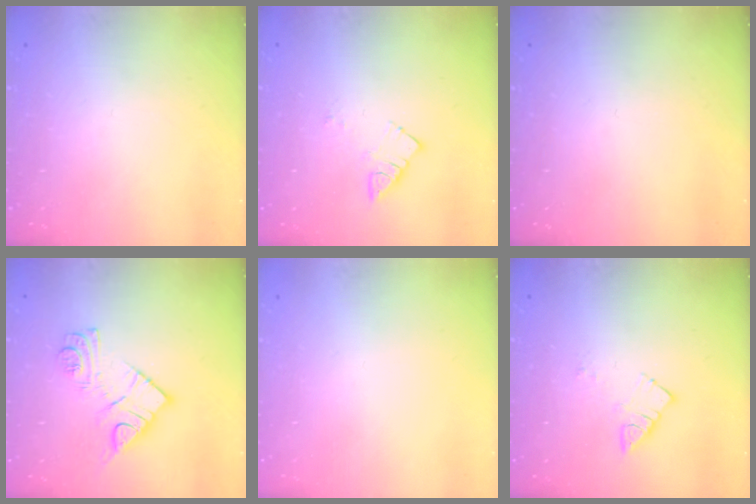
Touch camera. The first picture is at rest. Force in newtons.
{"total": 4.1, "press": 4.1, "slide": 0.2}
{"total": 0.0}
{"total": 11.5, "press": 11.5, "slide": 0.6}
{"total": 1.5, "press": 1.5, "slide": 0.1}
{"total": 4.1, "press": 4.1, "slide": 0.2}